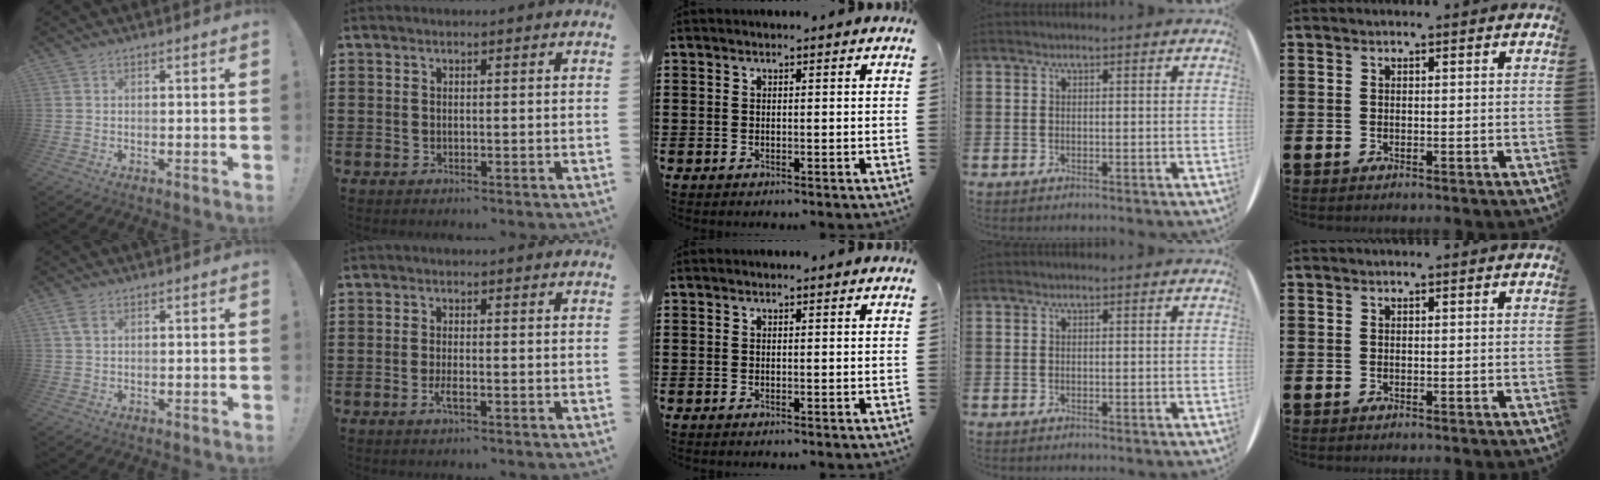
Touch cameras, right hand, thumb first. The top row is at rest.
{"thumb": {"total": 3.0, "force": [1.2, 1.7, 2.1], "torque": [-0.036, 0.000, 0.022]}, "index": {"total": 2.1, "force": [-0.9, 0.5, 1.9], "torque": [-0.039, -0.003, -0.018]}}